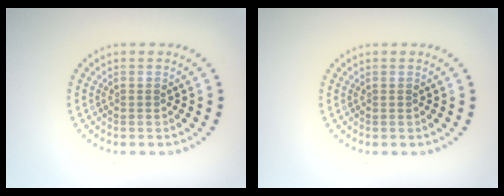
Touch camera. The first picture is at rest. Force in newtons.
{"total": 0.0}